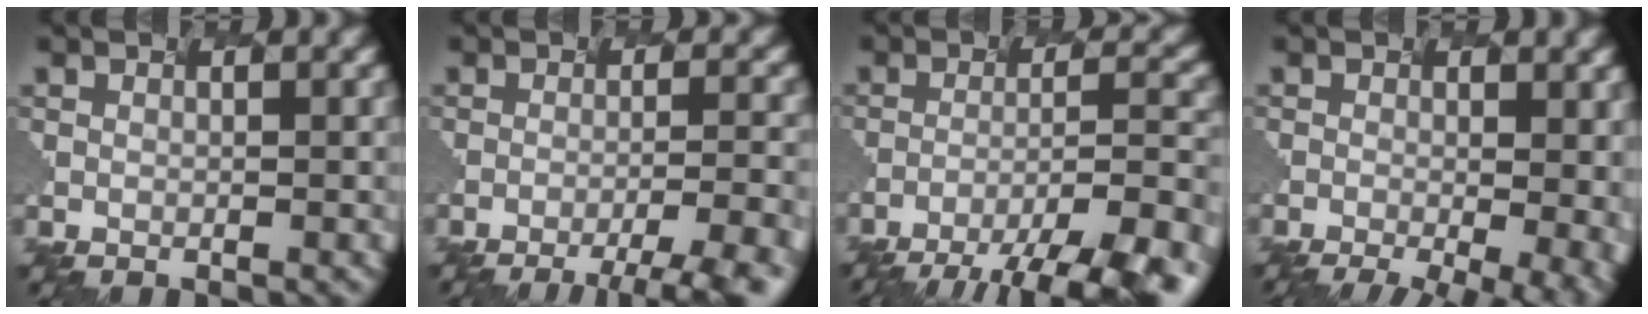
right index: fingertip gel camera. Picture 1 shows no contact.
{"total": 7.0, "force": [-4.7, 1.3, 5.0], "torque": [-0.055, 0.006, -0.055]}
{"total": 11.7, "force": [-9.2, 2.1, 7.0], "torque": [-0.096, -0.002, -0.114]}
{"total": 8.9, "force": [-2.8, 3.7, 7.6], "torque": [-0.039, -0.010, -0.013]}